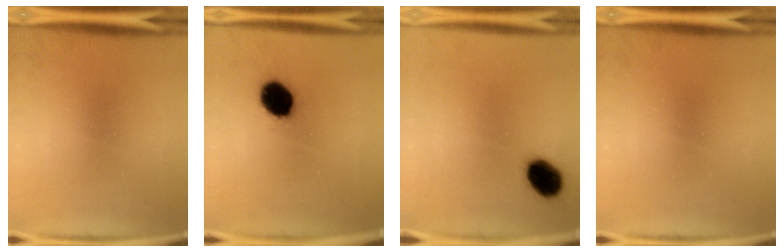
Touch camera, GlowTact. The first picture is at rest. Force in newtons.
{"total": 10.9}
{"total": 8.8}
{"total": 0.0}